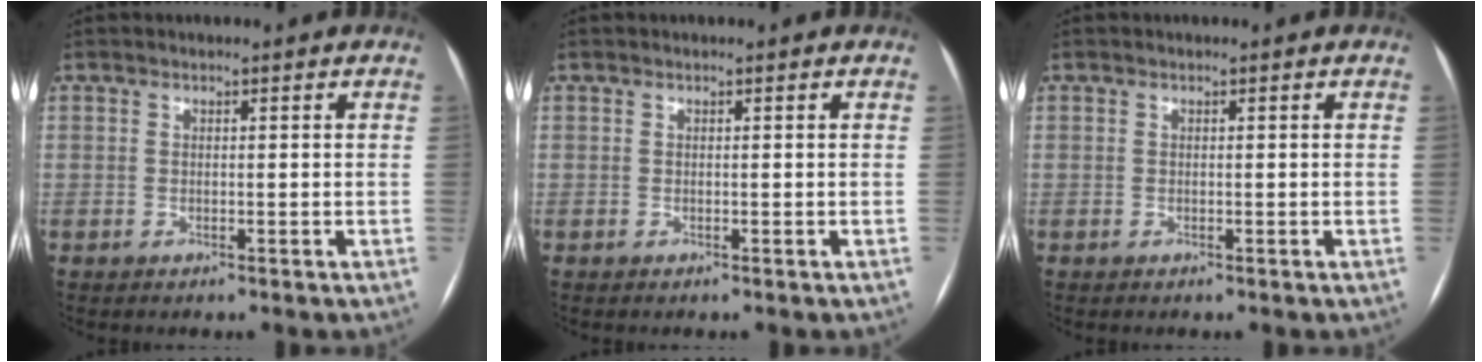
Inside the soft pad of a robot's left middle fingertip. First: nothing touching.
{"total": 0.0}
{"total": 0.0}